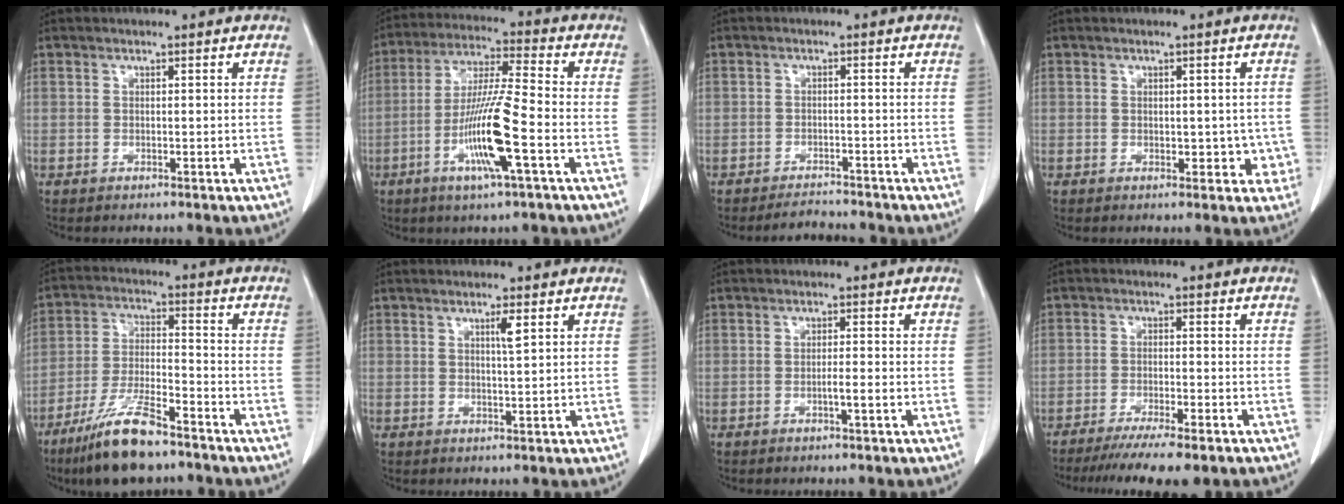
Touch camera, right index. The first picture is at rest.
{"total": 12.4, "force": [-4.2, 0.1, 11.7], "torque": [-0.230, -0.010, -0.083]}
{"total": 2.9, "force": [-2.8, 0.8, -0.1], "torque": [0.002, -0.003, -0.043]}
{"total": 3.6, "force": [-0.4, 2.5, 2.6], "torque": [-0.014, 0.009, 0.002]}
{"total": 11.5, "force": [-8.4, 2.1, 7.5], "torque": [-0.148, -0.024, -0.156]}
{"total": 2.2, "force": [1.0, -0.1, 1.9], "torque": [-0.035, -0.003, 0.016]}
{"total": 1.8, "force": [-0.7, -0.1, 1.6], "torque": [-0.029, 0.000, -0.014]}
{"total": 10.4, "force": [-8.3, 1.0, 6.3], "torque": [-0.083, -0.019, -0.125]}